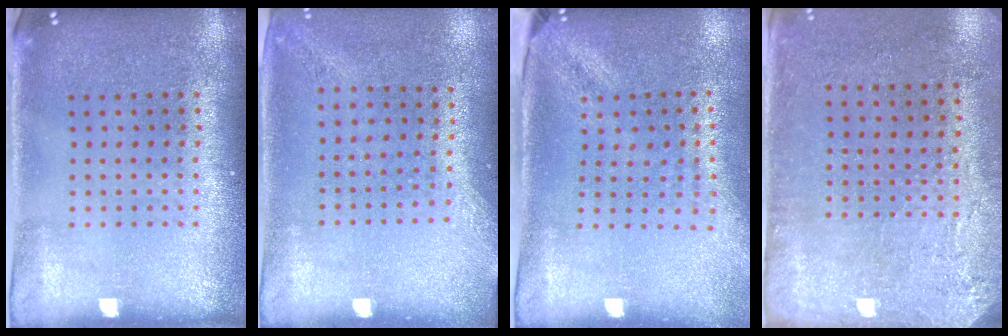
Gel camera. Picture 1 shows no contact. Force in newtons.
{"total": 1.4, "press": 1.0, "slide": 1.0}
{"total": 1.9, "press": 1.5, "slide": 1.2}
{"total": 2.9, "press": 2.4, "slide": 1.6}